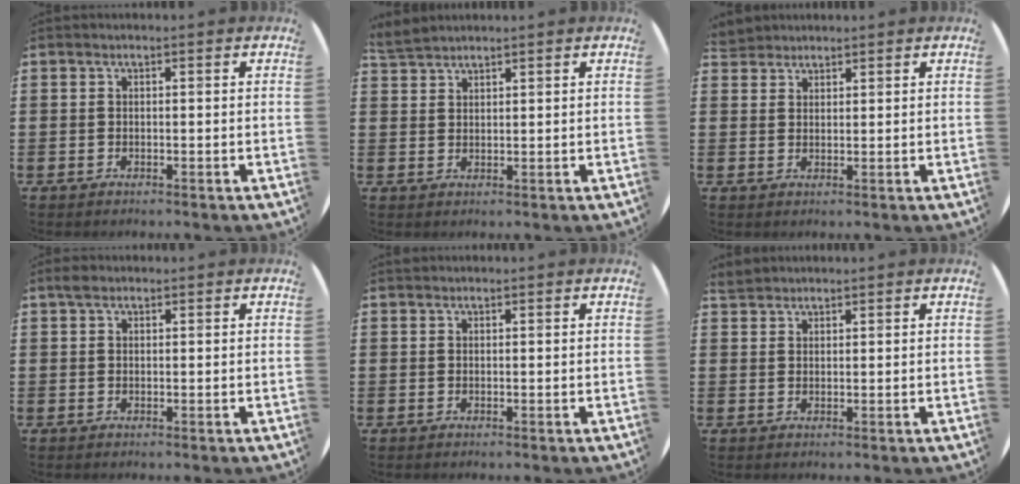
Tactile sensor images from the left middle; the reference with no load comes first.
{"total": 2.7, "force": [2.7, 0.3, 0.3], "torque": [-0.013, -0.003, 0.053]}
{"total": 2.3, "force": [2.2, 0.7, -0.1], "torque": [-0.002, 0.000, 0.043]}
{"total": 1.0, "force": [0.8, 0.6, 0.4], "torque": [-0.001, 0.002, 0.012]}
{"total": 0.0}
{"total": 1.7, "force": [1.7, 0.5, 0.0], "torque": [0.005, 0.001, 0.032]}